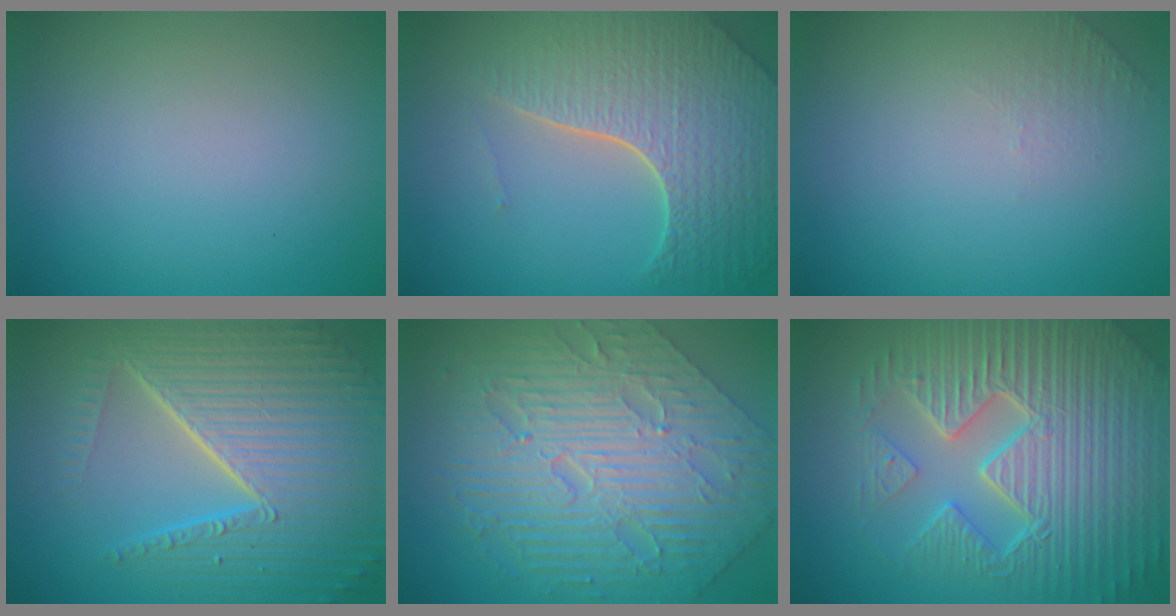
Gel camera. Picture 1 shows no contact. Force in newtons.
{"total": 8.3, "press": 5.8, "slide": 6.0}
{"total": 1.0, "press": 0.5, "slide": 0.9}
{"total": 10.1, "press": 6.3, "slide": 7.9}
{"total": 10.4, "press": 7.1, "slide": 7.6}
{"total": 9.8, "press": 6.9, "slide": 7.0}